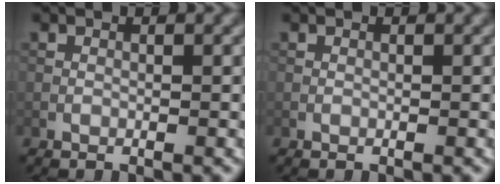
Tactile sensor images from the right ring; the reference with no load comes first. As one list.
[{"total": 0.0}]